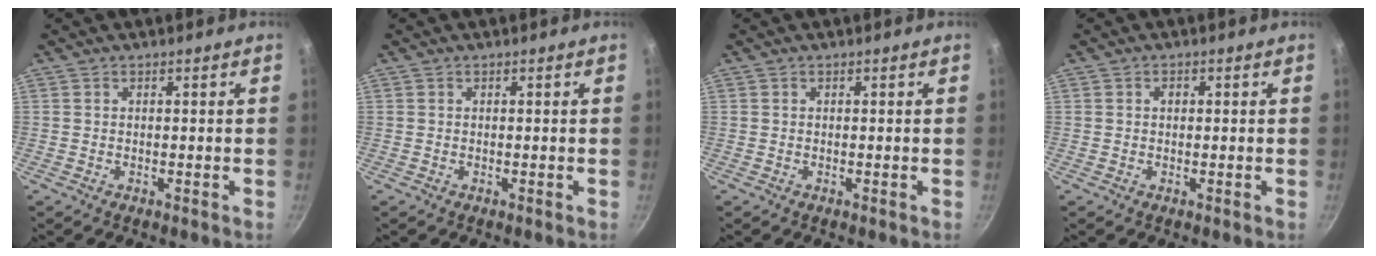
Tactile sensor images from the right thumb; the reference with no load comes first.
{"total": 0.0}
{"total": 0.0}
{"total": 1.1, "force": [0.2, 0.8, 0.6], "torque": [-0.008, 0.004, 0.001]}